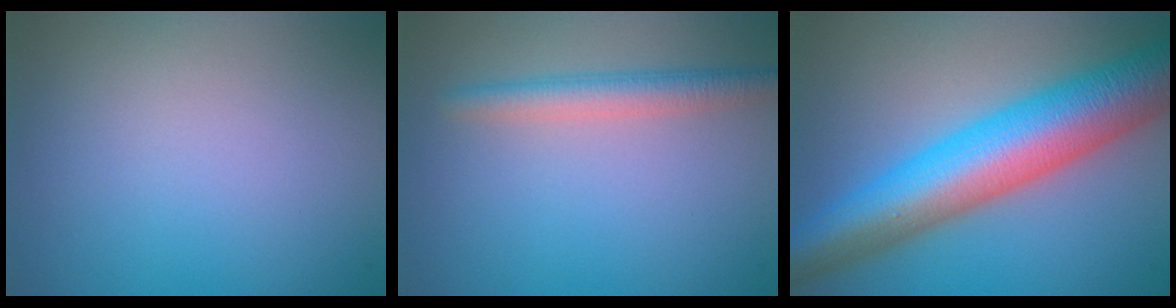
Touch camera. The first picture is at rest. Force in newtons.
{"total": 2.7, "press": 2.7, "slide": 0.2}
{"total": 11.2, "press": 11.2, "slide": 0.2}